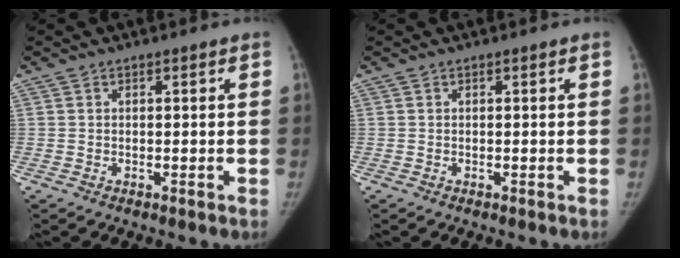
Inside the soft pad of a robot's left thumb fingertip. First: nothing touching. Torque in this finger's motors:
{"motor_torque": [-0.03, 0.03, 0.16, -0.23, 0.09]}